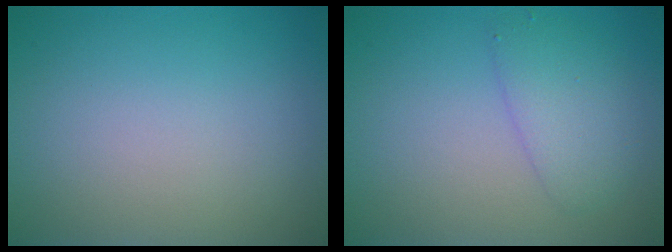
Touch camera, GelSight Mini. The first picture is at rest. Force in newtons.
{"total": 2.8, "press": 2.8, "slide": 0.1}